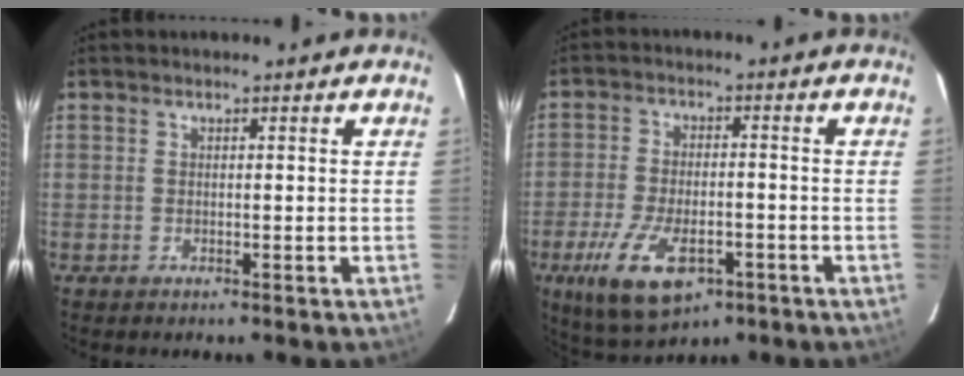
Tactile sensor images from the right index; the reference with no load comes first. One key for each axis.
{"total": 13.3, "fx": -6.6, "fy": 6.0, "fz": 9.8, "tx": -0.211, "ty": -0.027, "tz": -0.108}